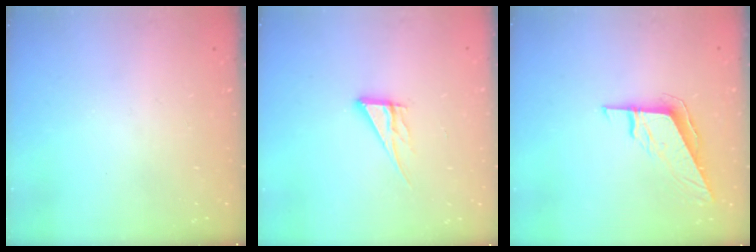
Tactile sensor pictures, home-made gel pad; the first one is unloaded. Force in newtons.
{"total": 7.1, "press": 7.1, "slide": 0.2}
{"total": 8.6, "press": 8.6, "slide": 0.2}